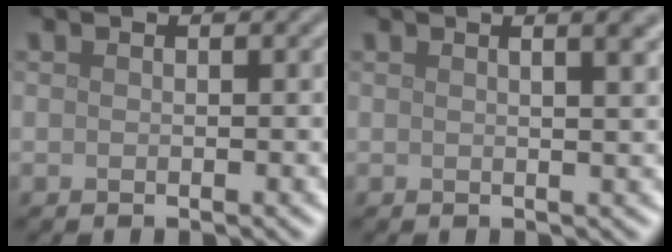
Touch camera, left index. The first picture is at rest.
{"total": 4.7, "force": [2.1, 2.0, 3.6], "torque": [-0.013, 0.026, -0.005]}